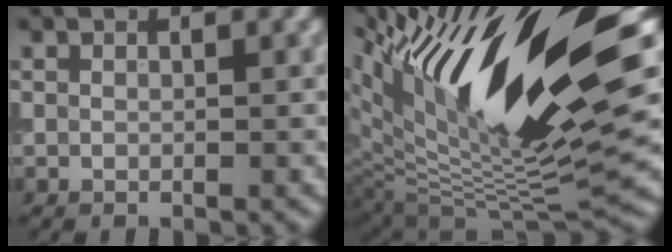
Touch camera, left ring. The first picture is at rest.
{"total": 17.1, "force": [6.6, 4.9, 15.0], "torque": [-0.264, 0.003, 0.111]}